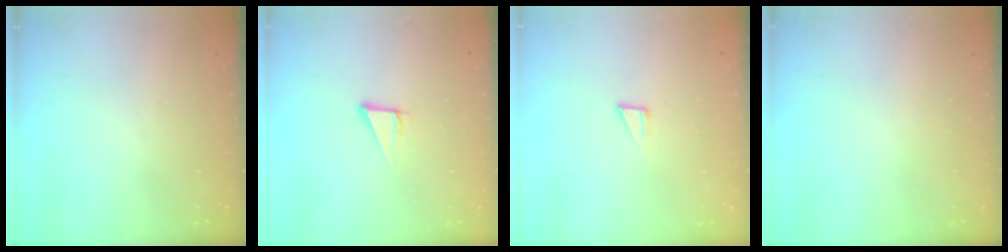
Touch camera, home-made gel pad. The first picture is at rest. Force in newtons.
{"total": 2.9, "press": 2.9, "slide": 0.2}
{"total": 4.1, "press": 4.1, "slide": 0.3}
{"total": 0.0}